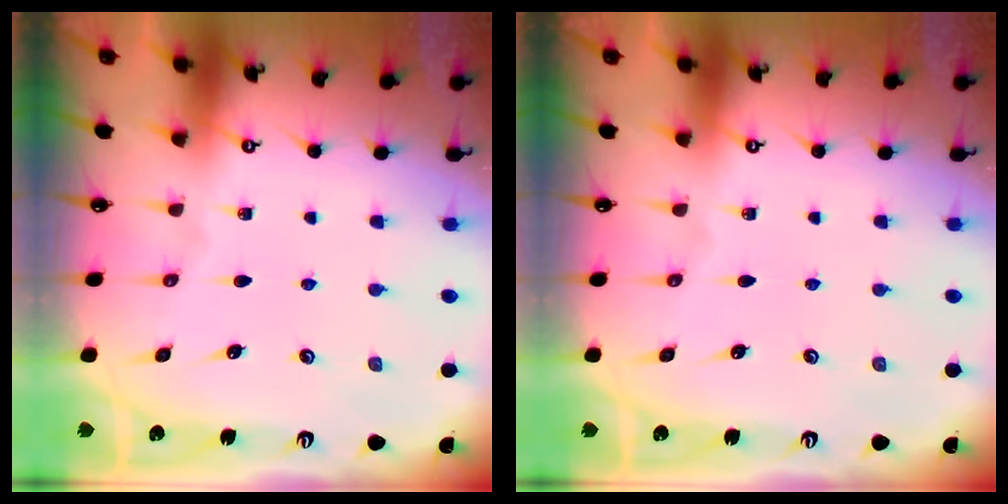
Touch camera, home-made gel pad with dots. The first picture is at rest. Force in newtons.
{"total": 0.0}